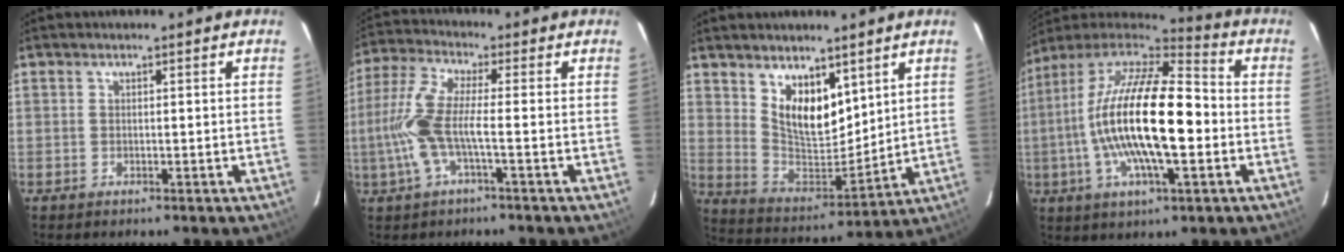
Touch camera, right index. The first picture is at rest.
{"total": 9.6, "force": [-2.4, 1.4, 9.2], "torque": [-0.211, 0.000, -0.046]}
{"total": 11.5, "force": [6.4, 6.2, 7.4], "torque": [-0.126, -0.007, 0.132]}
{"total": 22.4, "force": [-2.1, 6.7, 21.3], "torque": [-0.390, -0.005, -0.053]}